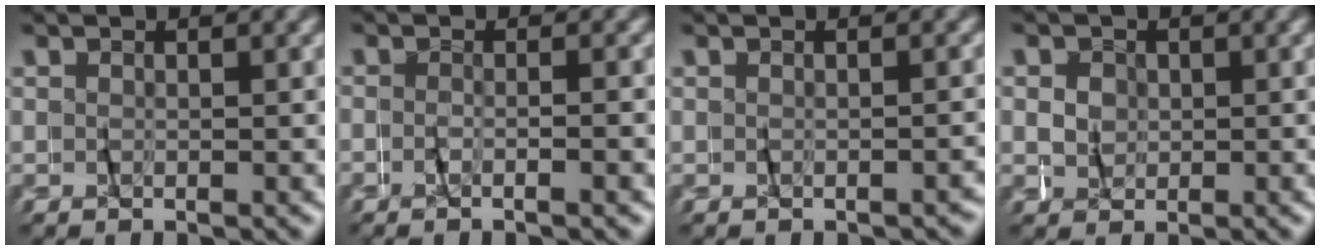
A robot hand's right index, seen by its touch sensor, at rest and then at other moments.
{"total": 1.5, "force": [-1.4, 0.1, 0.4], "torque": [-0.015, -0.002, -0.029]}
{"total": 0.8, "force": [-0.8, -0.1, 0.1], "torque": [-0.002, 0.002, -0.013]}
{"total": 1.0, "force": [-0.6, 0.6, -0.6], "torque": [0.013, -0.004, -0.008]}